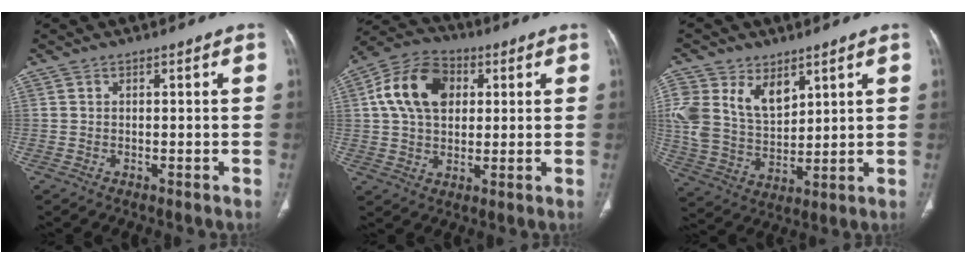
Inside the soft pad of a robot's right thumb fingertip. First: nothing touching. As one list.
[{"total": 14.0, "force": [3.3, 9.7, 9.5], "torque": [-0.157, 0.013, 0.050]}, {"total": 15.0, "force": [6.4, 10.1, 9.1], "torque": [-0.172, -0.023, 0.139]}]